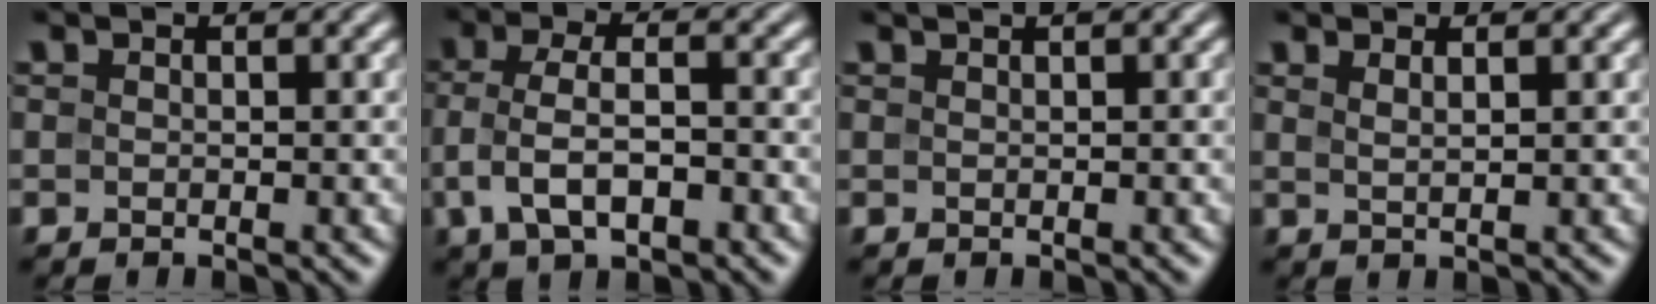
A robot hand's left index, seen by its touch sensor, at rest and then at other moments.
{"total": 5.1, "force": [-1.8, 2.3, 4.1], "torque": [-0.086, 0.001, -0.034]}
{"total": 1.8, "force": [0.8, 0.4, 1.5], "torque": [-0.016, 0.004, 0.007]}
{"total": 1.4, "force": [1.0, 0.3, 0.9], "torque": [-0.011, 0.003, 0.010]}